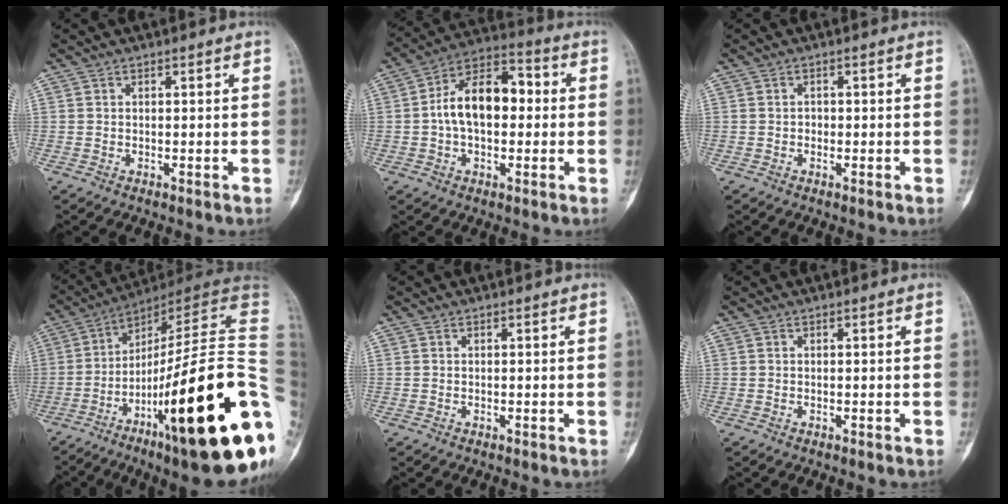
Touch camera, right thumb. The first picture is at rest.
{"total": 13.4, "force": [0.2, 8.1, 10.7], "torque": [-0.163, 0.039, -0.008]}
{"total": 0.8, "force": [-0.2, 0.7, 0.3], "torque": [0.006, 0.004, -0.007]}
{"total": 33.6, "force": [-8.6, 6.1, 31.9], "torque": [-0.400, 0.033, -0.137]}
{"total": 0.0}
{"total": 0.0}